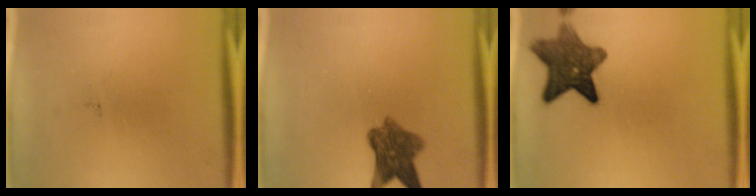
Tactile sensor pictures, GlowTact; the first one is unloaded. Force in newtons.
{"total": 7.4}
{"total": 9.9}